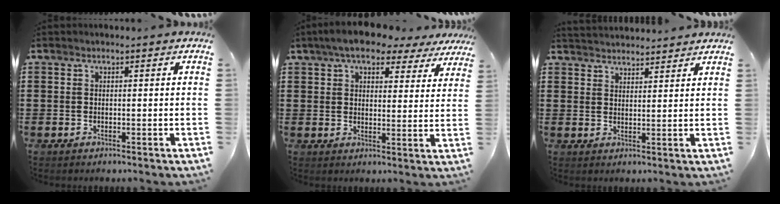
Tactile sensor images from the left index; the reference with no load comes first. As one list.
[{"total": 7.0, "force": [5.8, 2.2, 3.2], "torque": [-0.069, -0.009, 0.102]}, {"total": 2.6, "force": [2.6, -0.1, -0.4], "torque": [0.000, -0.007, 0.050]}]